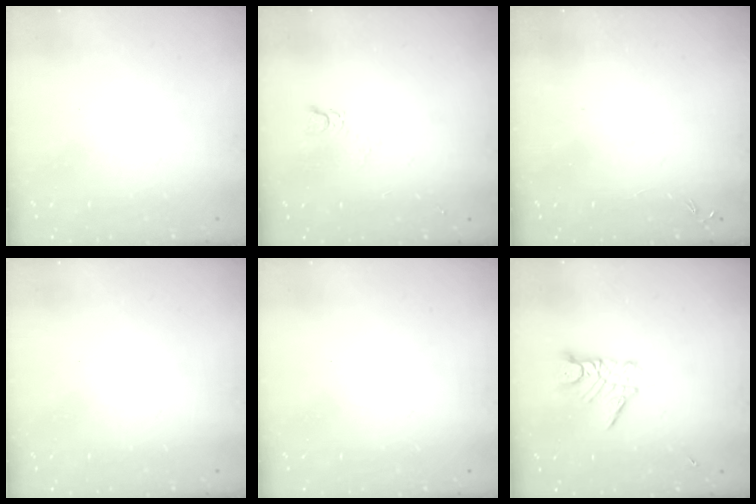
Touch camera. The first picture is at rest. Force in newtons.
{"total": 2.1, "press": 2.1, "slide": 0.3}
{"total": 0.0}
{"total": 0.0}
{"total": 0.0}
{"total": 9.3, "press": 9.3, "slide": 0.8}